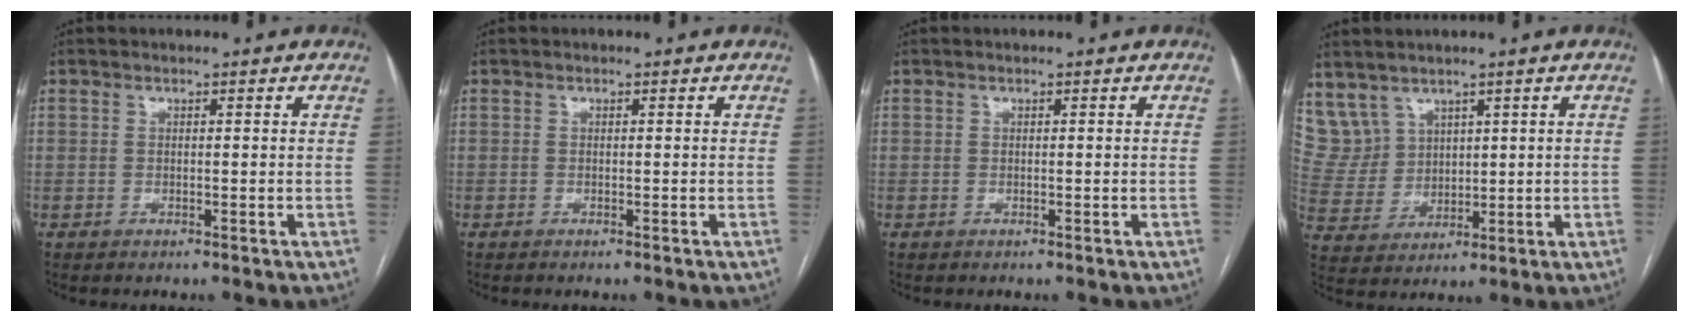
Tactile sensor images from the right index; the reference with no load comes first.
{"total": 0.0}
{"total": 0.0}
{"total": 7.2, "force": [4.9, 5.2, 0.7], "torque": [-0.030, 0.025, 0.120]}